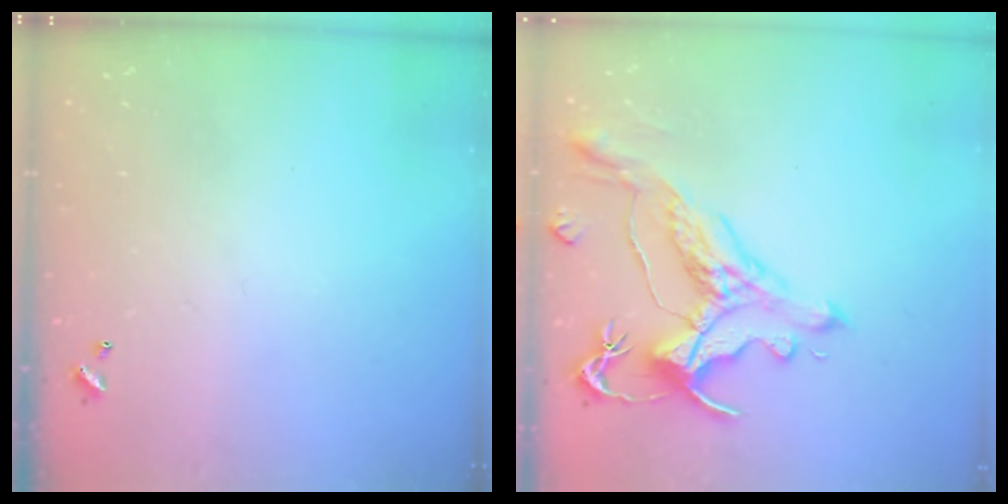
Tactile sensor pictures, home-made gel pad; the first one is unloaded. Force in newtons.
{"total": 1.7, "press": 1.2, "slide": 1.1}